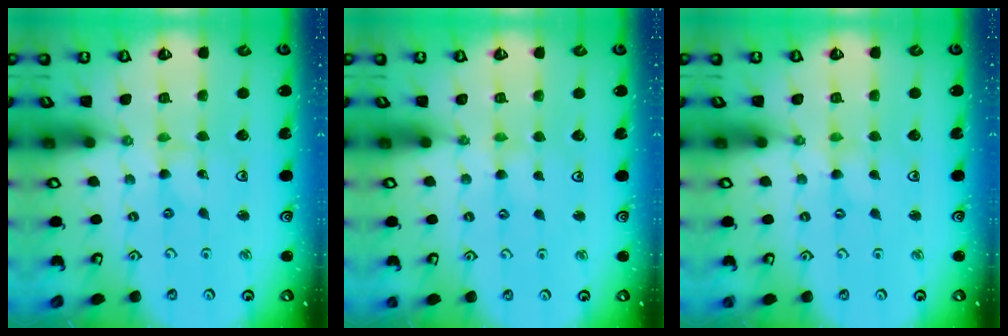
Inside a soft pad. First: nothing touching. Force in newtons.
{"total": 2.6, "press": 2.5, "slide": 0.4}
{"total": 0.0}